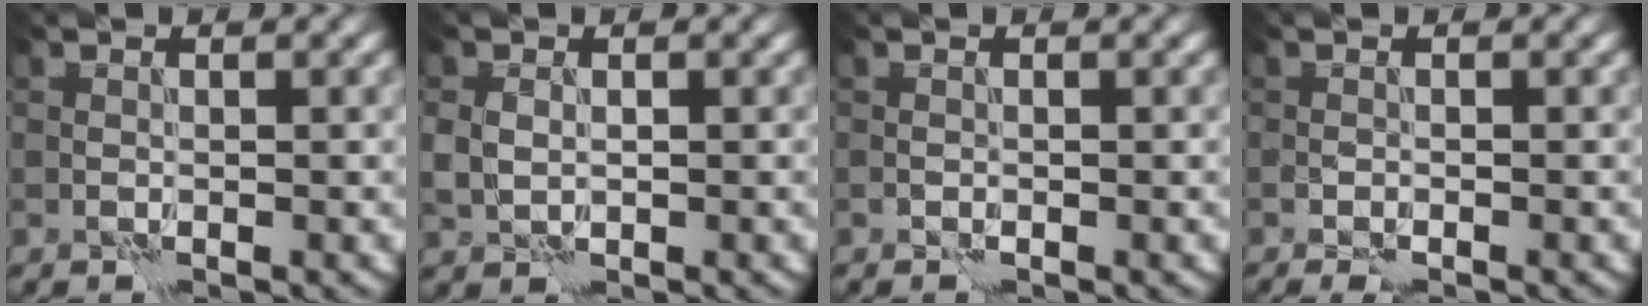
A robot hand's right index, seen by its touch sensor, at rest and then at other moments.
{"total": 1.6, "force": [0.3, 1.3, 0.9], "torque": [-0.022, 0.000, 0.008]}
{"total": 0.0}
{"total": 0.9, "force": [-0.6, 0.2, 0.5], "torque": [-0.014, -0.001, -0.013]}